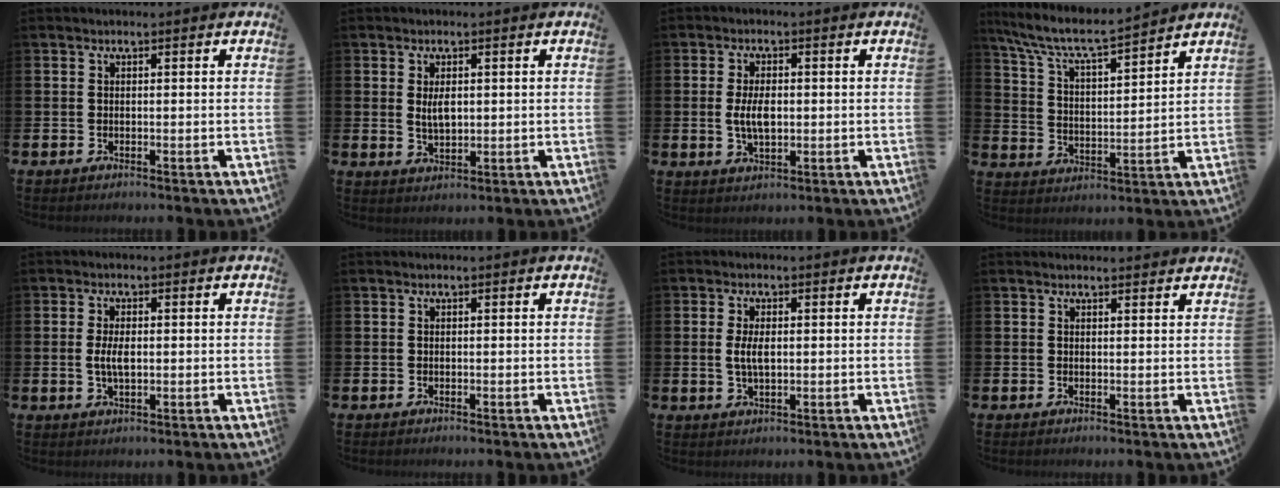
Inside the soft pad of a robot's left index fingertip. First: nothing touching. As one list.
[{"total": 2.7, "force": [0.8, 1.4, 2.3], "torque": [-0.030, -0.001, 0.008]}, {"total": 4.5, "force": [0.0, 2.3, 3.8], "torque": [-0.073, 0.002, -0.005]}, {"total": 7.6, "force": [7.0, 0.7, 3.0], "torque": [-0.090, -0.046, 0.120]}, {"total": 3.4, "force": [0.0, 1.5, 3.0], "torque": [-0.065, 0.003, -0.004]}, {"total": 0.0}, {"total": 3.3, "force": [0.3, 1.5, 3.0], "torque": [-0.050, 0.003, 0.001]}, {"total": 1.0, "force": [0.9, 0.2, 0.1], "torque": [0.006, -0.002, 0.016]}]